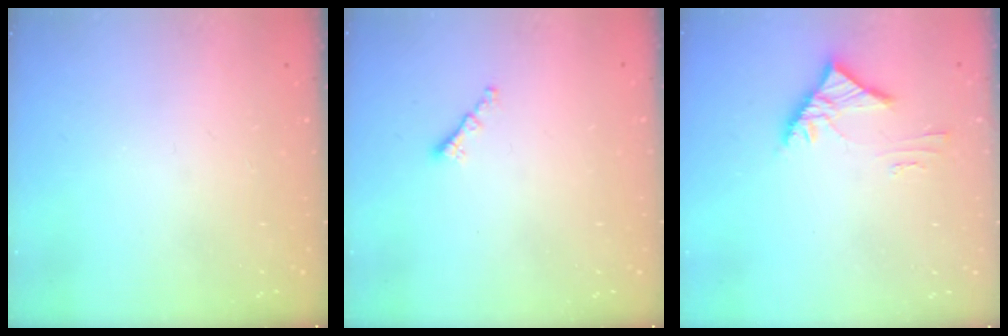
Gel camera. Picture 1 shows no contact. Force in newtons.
{"total": 1.2, "press": 1.1, "slide": 0.5}
{"total": 4.0, "press": 3.9, "slide": 0.9}